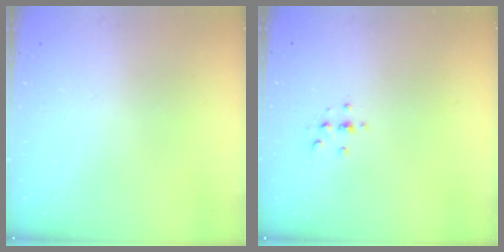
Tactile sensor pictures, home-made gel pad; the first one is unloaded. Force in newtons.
{"total": 2.3, "press": 2.3, "slide": 0.2}